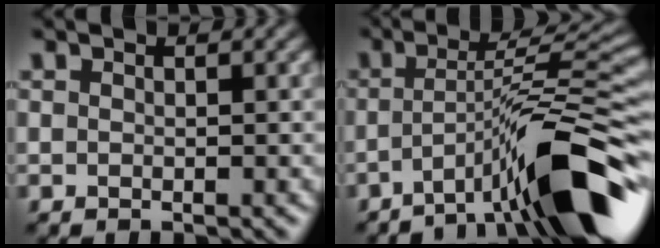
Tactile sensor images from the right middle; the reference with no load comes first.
{"total": 11.1, "force": [-5.1, 1.9, 9.7], "torque": [-0.131, 0.019, -0.089]}